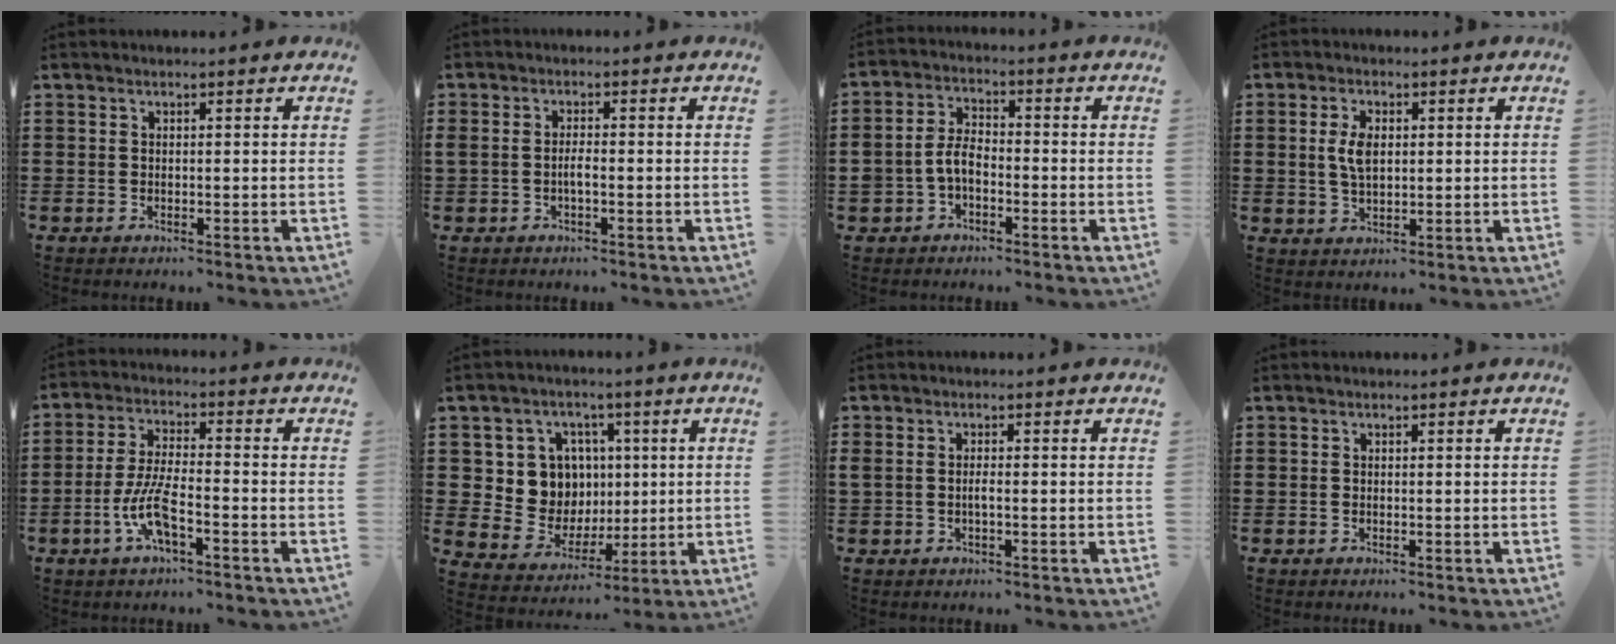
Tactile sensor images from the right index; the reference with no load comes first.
{"total": 1.8, "force": [-0.6, 0.5, 1.6], "torque": [-0.039, -0.001, -0.014]}
{"total": 4.4, "force": [-1.7, 2.8, 2.9], "torque": [-0.077, 0.003, -0.040]}
{"total": 4.4, "force": [0.7, 2.3, 3.7], "torque": [-0.085, 0.006, 0.009]}
{"total": 7.5, "force": [-3.2, 1.9, 6.5], "torque": [-0.154, -0.015, -0.066]}
{"total": 9.0, "force": [2.0, 8.5, 2.2], "torque": [-0.073, -0.003, 0.045]}
{"total": 1.1, "force": [-0.3, 0.2, 1.1], "torque": [-0.022, -0.001, -0.006]}
{"total": 0.0}